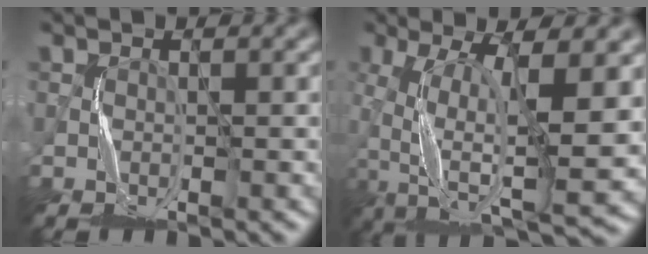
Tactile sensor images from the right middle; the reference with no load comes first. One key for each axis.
{"total": 11.6, "fx": -1.2, "fy": 3.7, "fz": 10.9, "tx": -0.193, "ty": -0.004, "tz": -0.012}